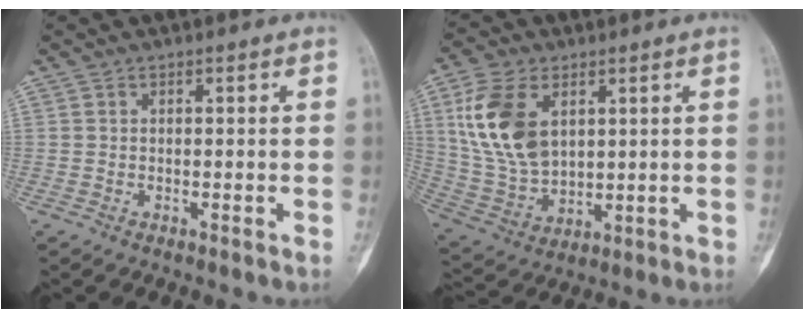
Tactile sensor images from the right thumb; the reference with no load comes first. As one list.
[{"total": 15.4, "force": [4.5, 9.8, 11.0], "torque": [-0.204, -0.012, 0.100]}]